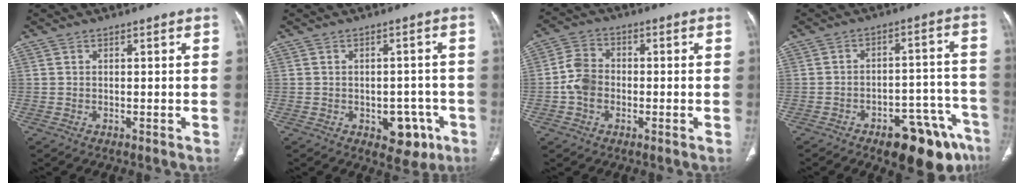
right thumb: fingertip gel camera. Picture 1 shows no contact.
{"total": 7.2, "force": [-2.9, 4.8, 4.5], "torque": [-0.023, 0.018, -0.029]}
{"total": 6.2, "force": [-1.3, 4.8, 3.6], "torque": [-0.060, 0.016, -0.033]}
{"total": 17.1, "force": [-11.3, 6.6, 10.9], "torque": [-0.064, 0.094, -0.153]}